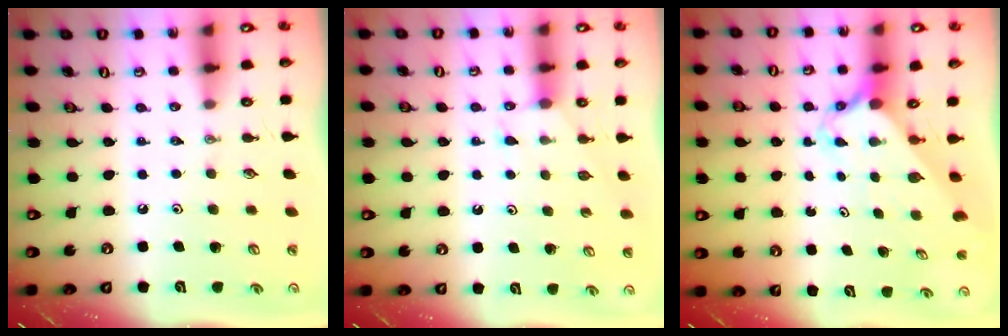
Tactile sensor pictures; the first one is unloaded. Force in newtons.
{"total": 3.2, "press": 3.2, "slide": 0.5}
{"total": 2.7, "press": 2.7, "slide": 0.3}